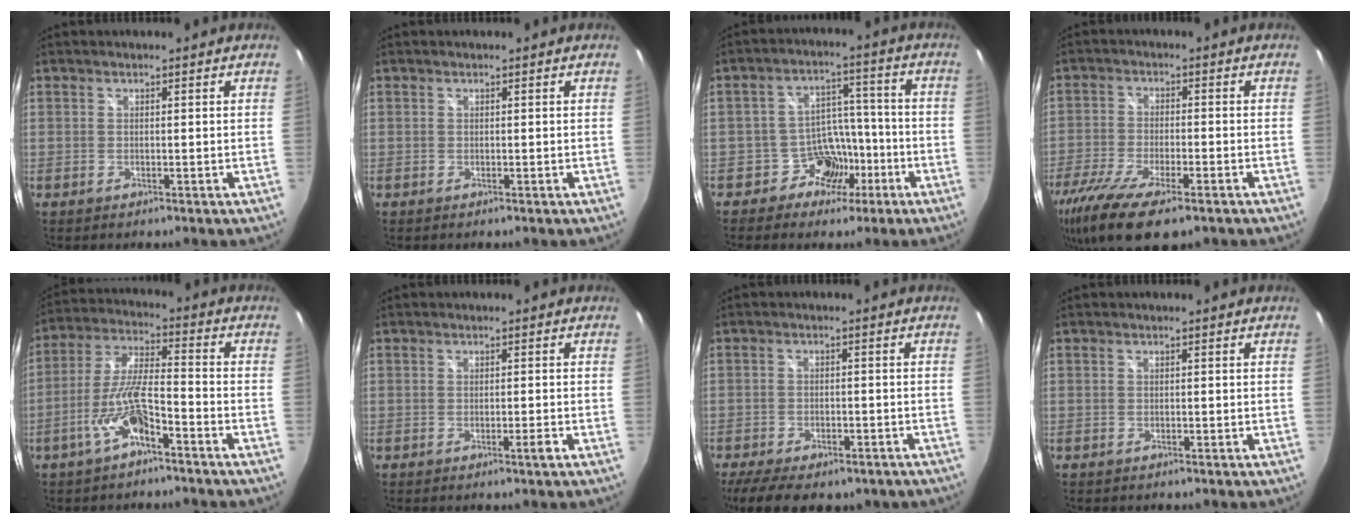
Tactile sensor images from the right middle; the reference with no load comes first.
{"total": 0.0}
{"total": 8.0, "force": [-4.7, 6.3, 1.5], "torque": [-0.022, 0.037, -0.070]}
{"total": 14.6, "force": [-9.5, 4.6, 10.1], "torque": [-0.220, -0.058, -0.170]}
{"total": 9.2, "force": [-5.2, 1.9, 7.3], "torque": [-0.162, 0.005, -0.095]}
{"total": 1.0, "force": [-0.3, -0.3, 0.9], "torque": [-0.013, 0.001, -0.007]}
{"total": 12.8, "force": [-9.2, 5.3, 7.1], "torque": [-0.157, -0.033, -0.130]}
{"total": 0.0}